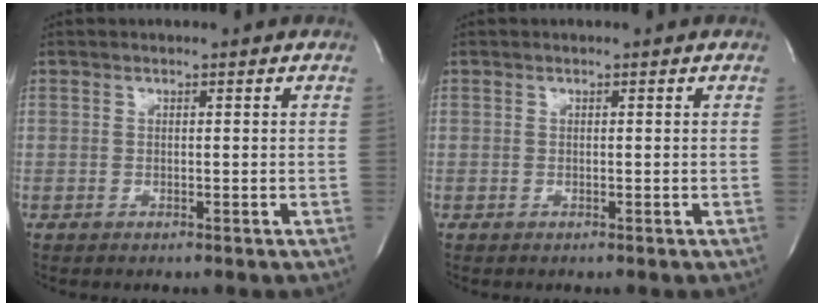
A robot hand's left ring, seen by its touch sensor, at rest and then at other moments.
{"total": 0.0}